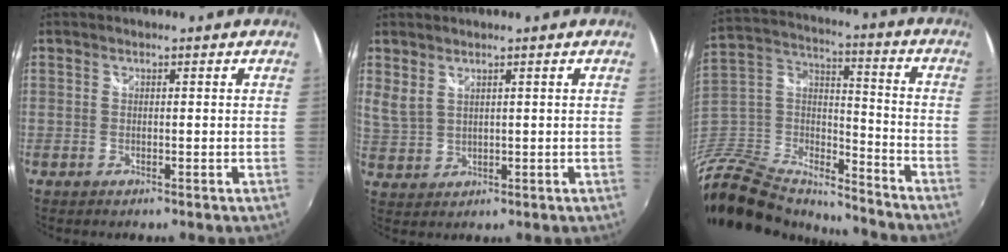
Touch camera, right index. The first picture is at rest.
{"total": 2.9, "force": [2.2, 1.1, 1.5], "torque": [-0.031, 0.000, 0.049]}
{"total": 22.6, "force": [-18.4, 9.7, 8.8], "torque": [-0.216, 0.024, -0.324]}